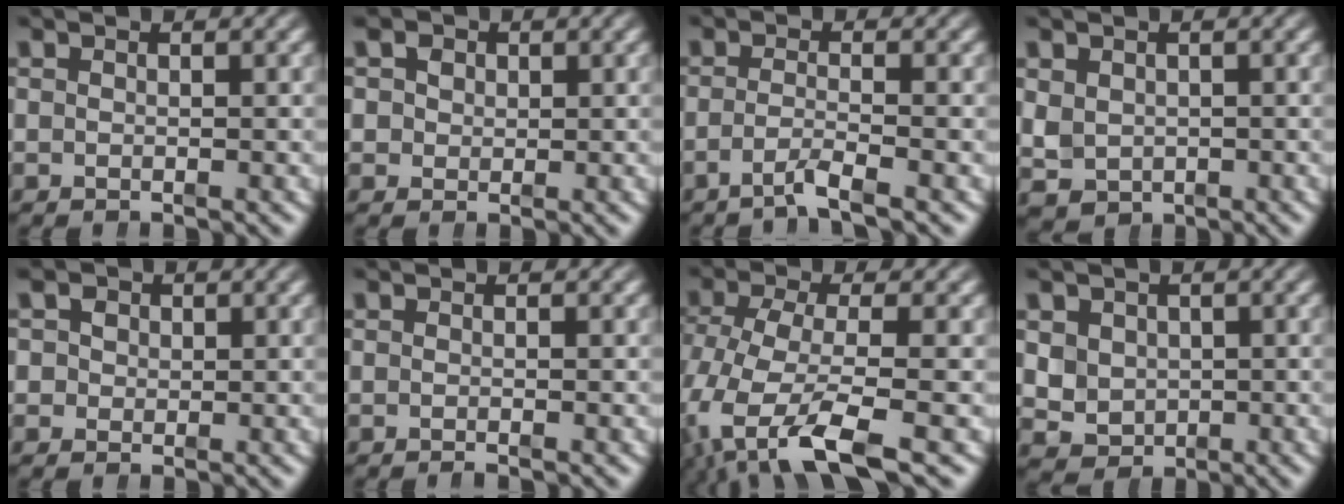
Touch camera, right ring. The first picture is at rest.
{"total": 2.6, "force": [0.7, 2.4, 0.9], "torque": [-0.026, -0.008, 0.016]}
{"total": 2.5, "force": [-1.8, -0.2, 1.8], "torque": [-0.038, -0.016, -0.027]}
{"total": 3.9, "force": [-0.3, 3.4, 1.7], "torque": [-0.052, -0.034, 0.013]}
{"total": 2.8, "force": [0.3, 2.7, 0.8], "torque": [-0.022, -0.004, 0.001]}
{"total": 0.9, "force": [-0.7, 0.0, 0.5], "torque": [-0.005, 0.004, -0.015]}
{"total": 8.9, "force": [-3.7, 4.9, 6.5], "torque": [-0.154, -0.053, -0.038]}
{"total": 5.2, "force": [-0.3, 4.7, 2.1], "torque": [-0.057, -0.032, 0.012]}